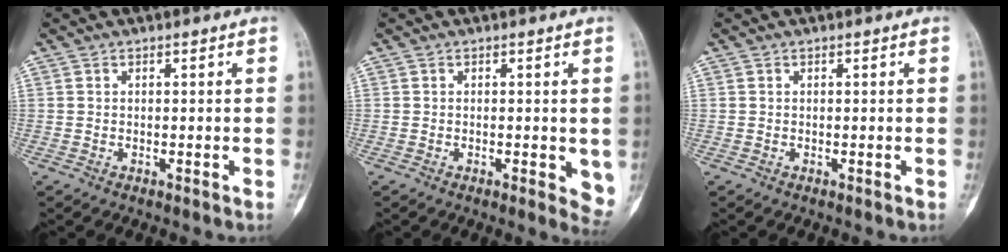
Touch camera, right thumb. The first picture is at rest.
{"total": 4.5, "force": [-0.6, 2.0, 4.0], "torque": [-0.027, -0.008, -0.010]}
{"total": 0.0}